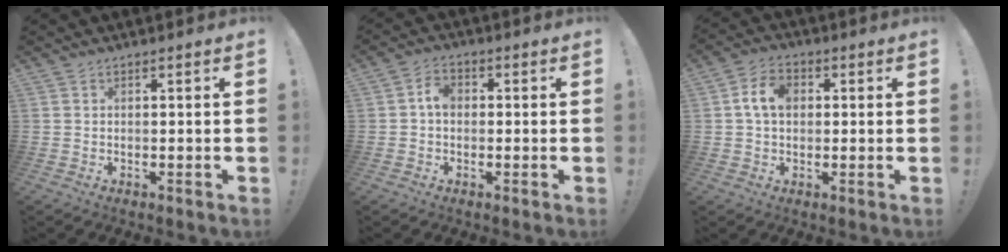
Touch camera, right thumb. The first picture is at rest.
{"total": 4.3, "force": [-0.2, 3.0, 3.1], "torque": [-0.057, 0.013, -0.004]}
{"total": 7.8, "force": [1.2, 5.4, 5.5], "torque": [-0.098, 0.017, 0.026]}